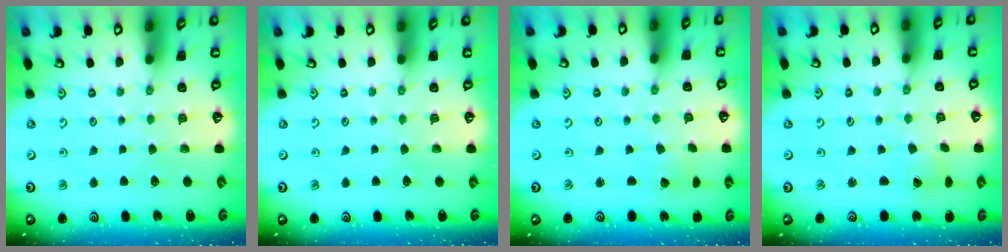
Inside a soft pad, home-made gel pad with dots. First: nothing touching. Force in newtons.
{"total": 0.0}
{"total": 1.9, "press": 1.9, "slide": 0.1}
{"total": 0.9, "press": 0.9, "slide": 0.0}